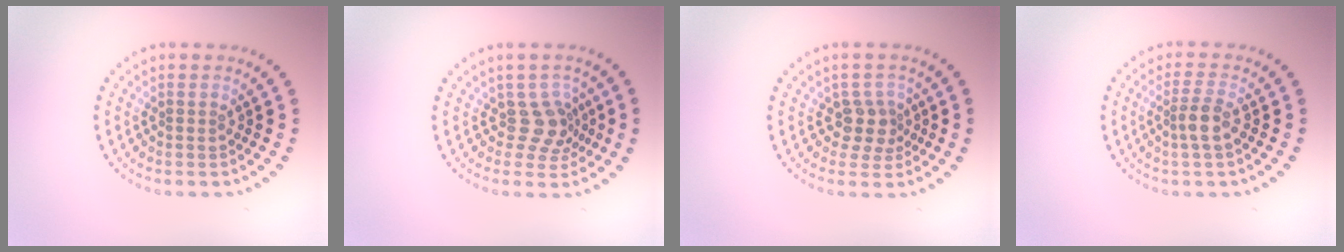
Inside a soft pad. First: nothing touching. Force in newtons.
{"total": 2.5, "press": 1.9, "slide": 1.7}
{"total": 2.3, "press": 1.7, "slide": 1.5}
{"total": 2.0, "press": 1.7, "slide": 1.1}